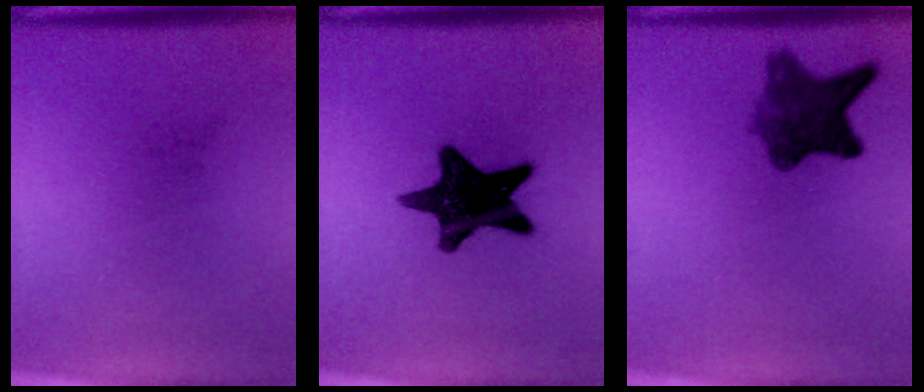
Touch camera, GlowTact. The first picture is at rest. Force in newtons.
{"total": 14.9}
{"total": 7.3}